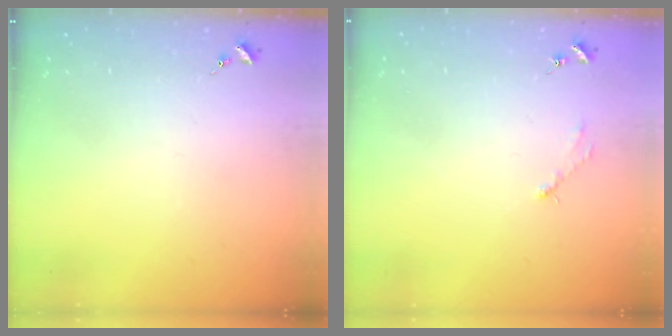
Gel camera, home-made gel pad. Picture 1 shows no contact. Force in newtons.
{"total": 2.9, "press": 2.9, "slide": 0.4}